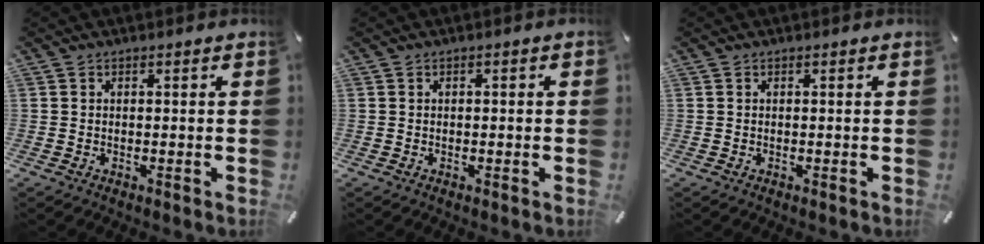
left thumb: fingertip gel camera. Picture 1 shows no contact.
{"total": 0.5, "force": [0.0, 0.2, 0.5], "torque": [-0.009, 0.000, -0.001]}
{"total": 0.0}